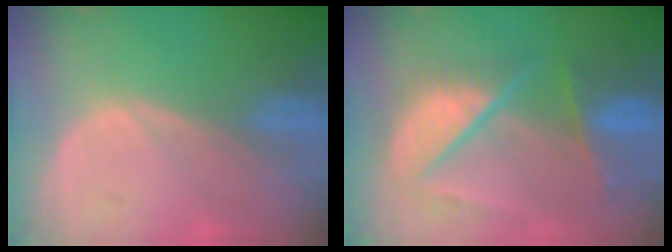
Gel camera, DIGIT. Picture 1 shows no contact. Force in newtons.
{"total": 9.7, "press": 8.3, "slide": 5.0}